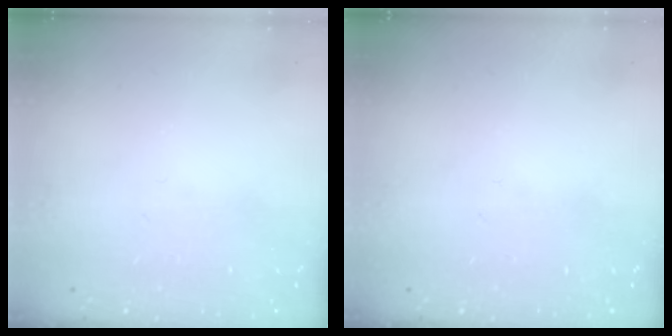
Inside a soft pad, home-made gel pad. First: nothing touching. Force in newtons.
{"total": 0.0}